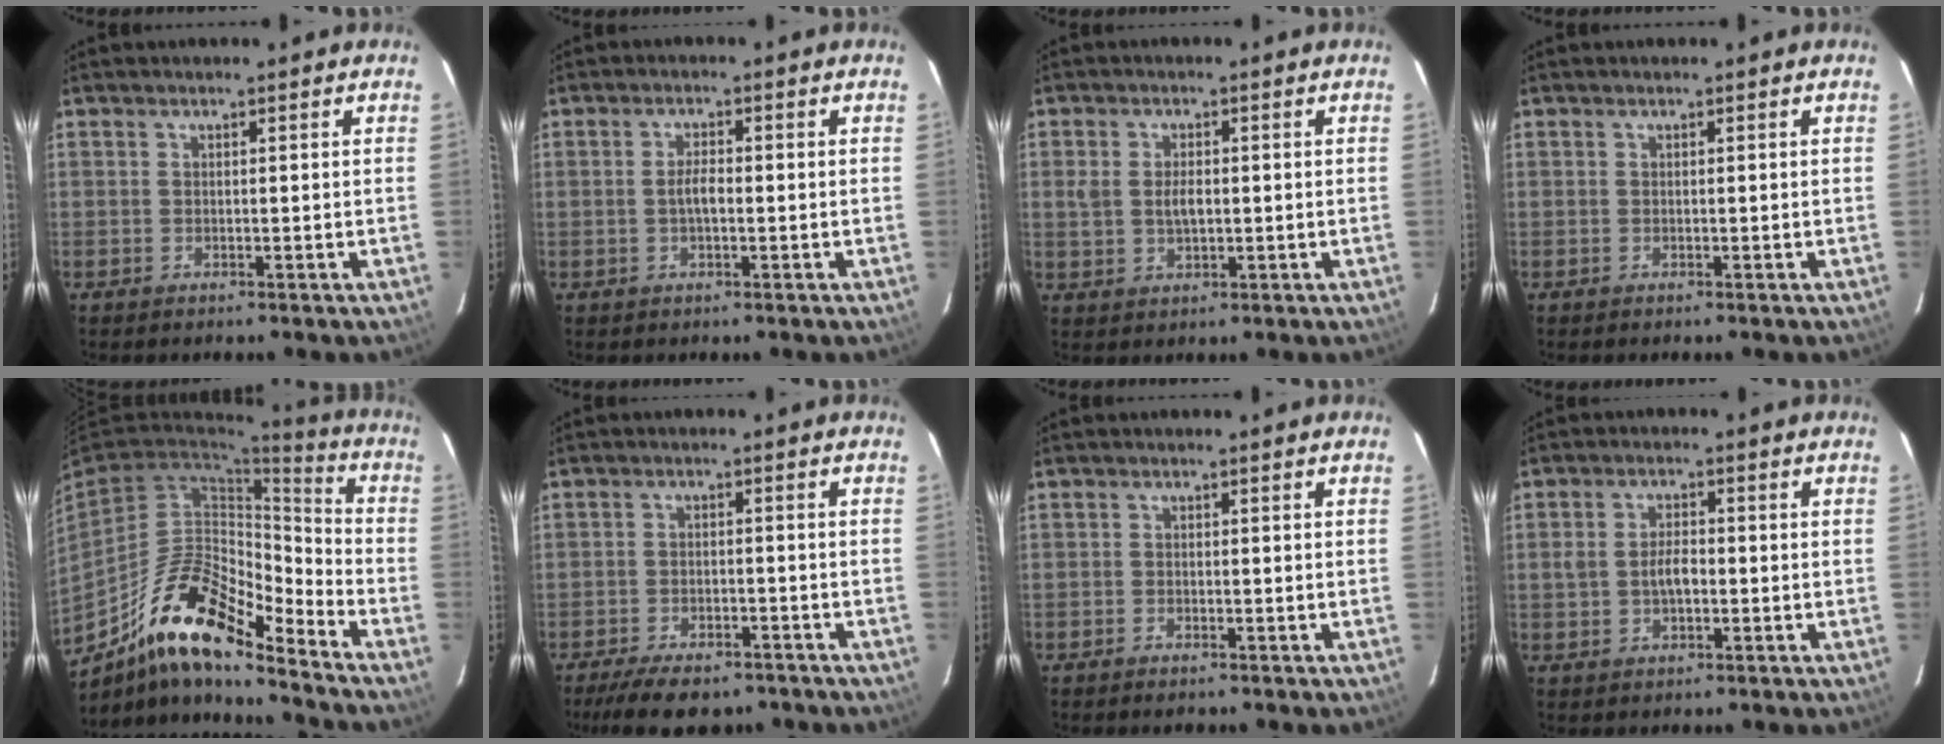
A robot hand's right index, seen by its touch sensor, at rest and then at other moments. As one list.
[{"total": 2.4, "force": [-0.5, 0.8, 2.2], "torque": [-0.044, 0.004, -0.009]}, {"total": 4.2, "force": [0.1, 2.6, 3.2], "torque": [-0.062, 0.003, 0.006]}, {"total": 0.0}, {"total": 17.6, "force": [-13.0, 4.6, 11.0], "torque": [-0.189, 0.003, -0.241]}, {"total": 11.8, "force": [-9.3, 4.4, 5.6], "torque": [-0.128, -0.017, -0.141]}, {"total": 1.5, "force": [-1.3, 0.6, 0.6], "torque": [-0.019, 0.001, -0.026]}, {"total": 3.7, "force": [-0.7, 2.1, 2.9], "torque": [-0.056, 0.008, -0.008]}]